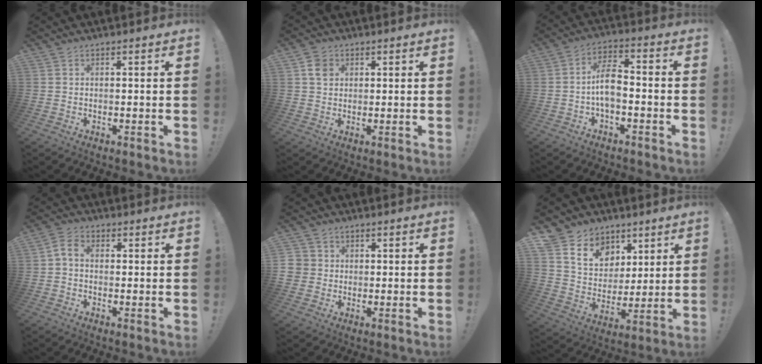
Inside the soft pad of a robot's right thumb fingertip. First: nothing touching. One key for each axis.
{"total": 4.6, "fx": 1.7, "fy": 3.8, "fz": 2.1, "tx": -0.013, "ty": -0.003, "tz": 0.029}
{"total": 8.7, "fx": -1.7, "fy": 4.6, "fz": 7.1, "tx": -0.140, "ty": 0.014, "tz": -0.029}
{"total": 4.9, "fx": 0.4, "fy": 3.5, "fz": 3.5, "tx": -0.071, "ty": 0.011, "tz": 0.009}
{"total": 4.2, "fx": 0.7, "fy": 4.1, "fz": 0.3, "tx": -0.005, "ty": 0.000, "tz": 0.011}
{"total": 11.7, "fx": 6.7, "fy": 9.1, "fz": 3.0, "tx": -0.048, "ty": -0.049, "tz": 0.134}